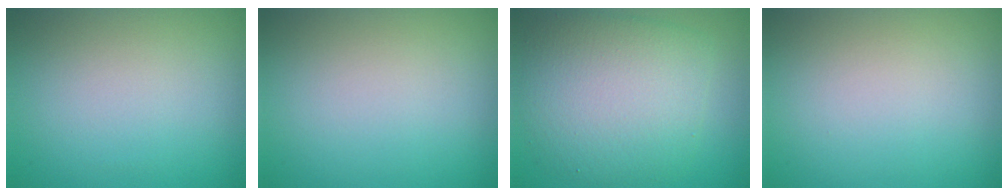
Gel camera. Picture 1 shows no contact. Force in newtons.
{"total": 0.0}
{"total": 8.2, "press": 8.2, "slide": 0.3}
{"total": 0.0}